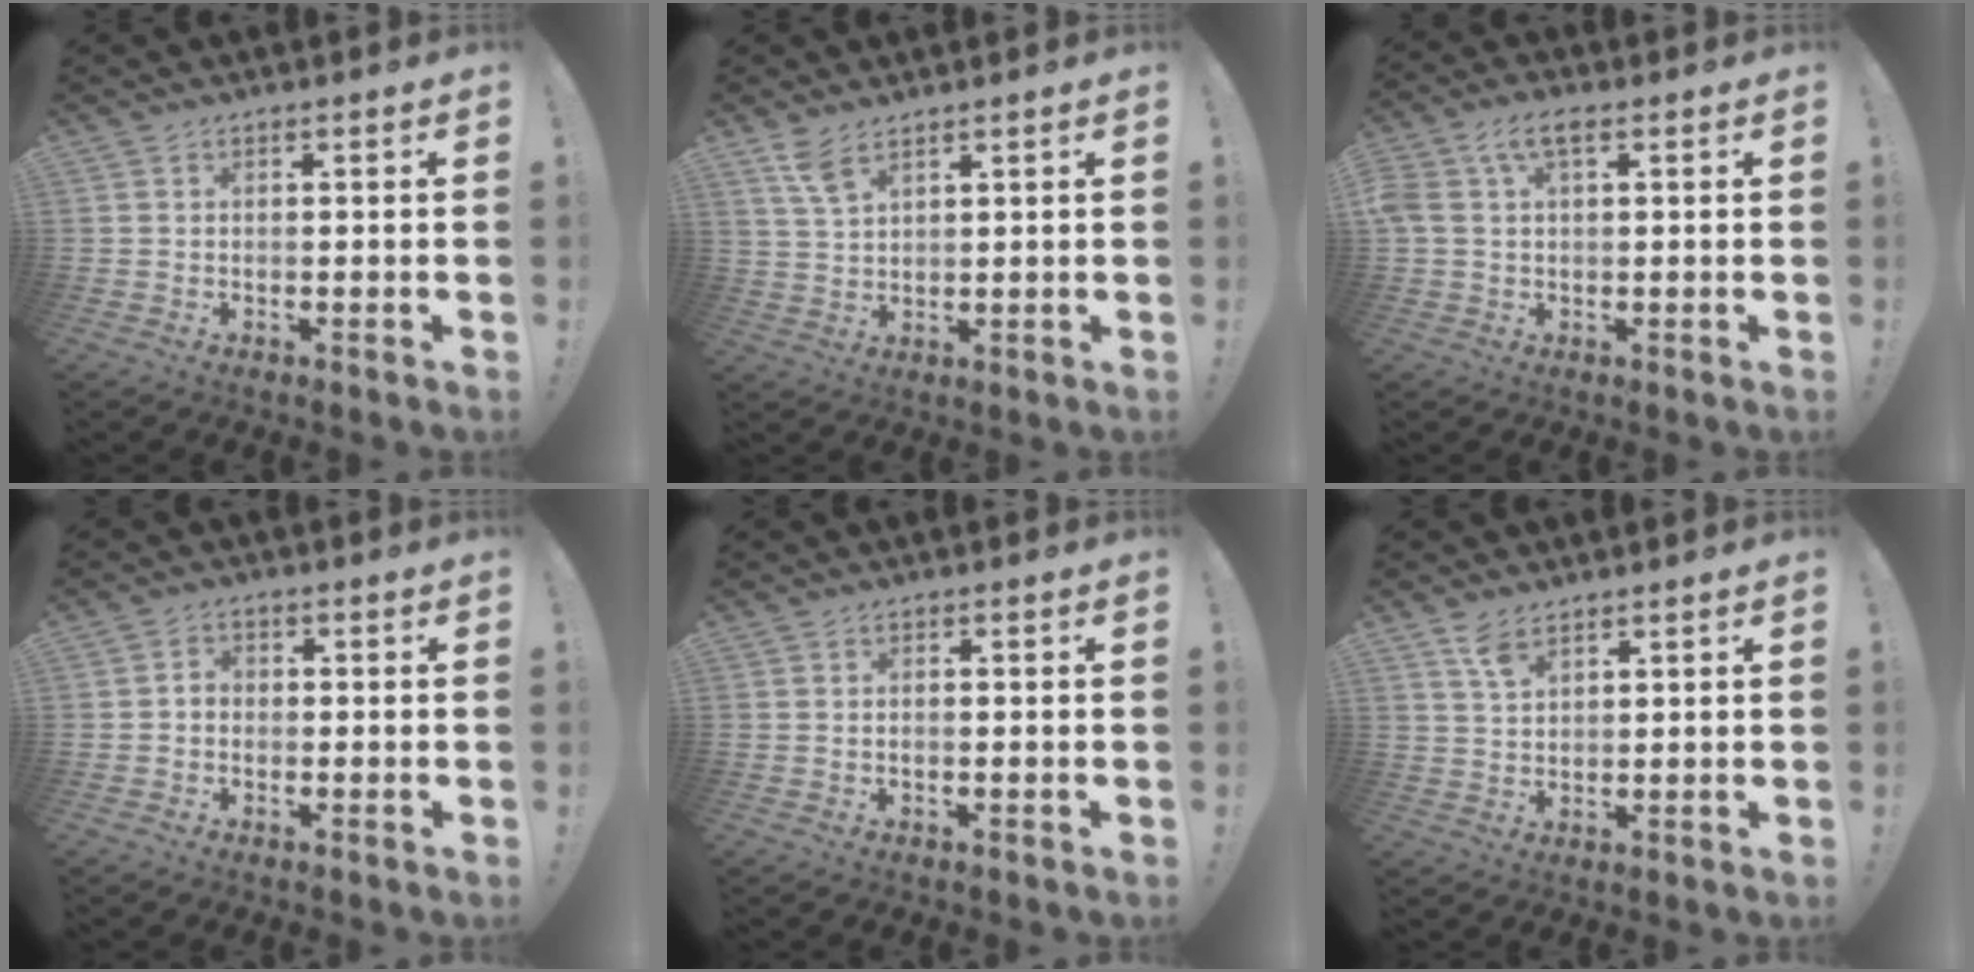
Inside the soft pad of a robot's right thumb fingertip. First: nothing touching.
{"total": 5.7, "force": [4.0, 1.8, 3.6], "torque": [-0.063, -0.021, 0.074]}
{"total": 6.9, "force": [2.5, 3.5, 5.4], "torque": [-0.112, 0.011, 0.049]}
{"total": 2.2, "force": [-1.3, 1.5, 1.1], "torque": [-0.016, 0.010, -0.023]}
{"total": 0.8, "force": [-0.4, 0.2, 0.6], "torque": [-0.012, 0.001, -0.008]}
{"total": 4.8, "force": [3.3, 1.9, 2.9], "torque": [-0.048, -0.019, 0.059]}